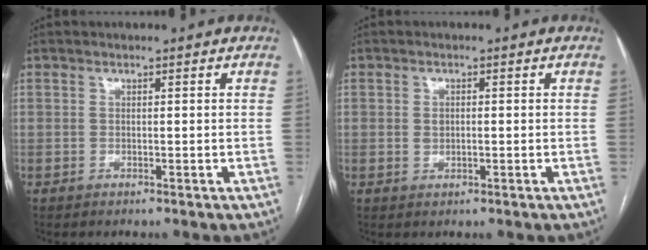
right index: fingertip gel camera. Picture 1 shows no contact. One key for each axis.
{"total": 1.6, "fx": 0.1, "fy": 1.2, "fz": 1.1, "tx": -0.018, "ty": 0.002, "tz": 0.006}